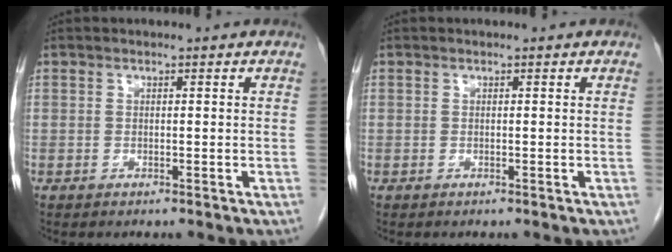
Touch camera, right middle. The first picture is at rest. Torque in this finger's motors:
{"motor_torque": [0.00, 0.00, 0.00, -0.01]}